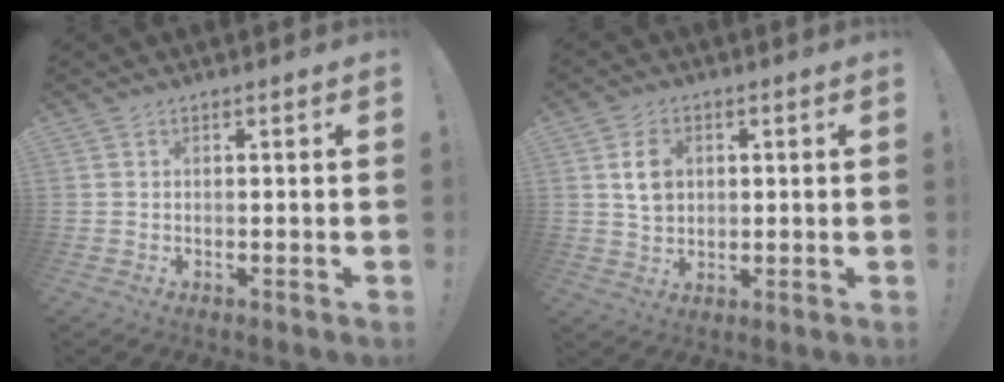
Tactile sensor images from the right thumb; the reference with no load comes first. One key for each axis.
{"total": 7.2, "fx": 1.9, "fy": 5.7, "fz": 4.0, "tx": -0.053, "ty": -0.002, "tz": 0.031}